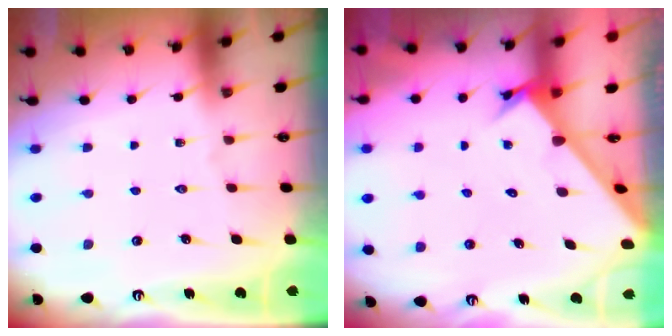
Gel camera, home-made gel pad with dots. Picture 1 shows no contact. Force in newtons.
{"total": 2.7, "press": 2.7, "slide": 0.3}